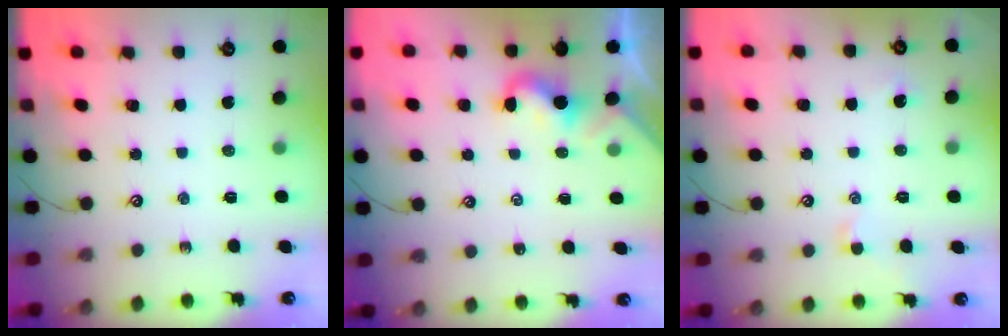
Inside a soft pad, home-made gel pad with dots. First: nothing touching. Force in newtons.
{"total": 0.5, "press": 0.4, "slide": 0.4}
{"total": 0.9, "press": 0.6, "slide": 0.6}